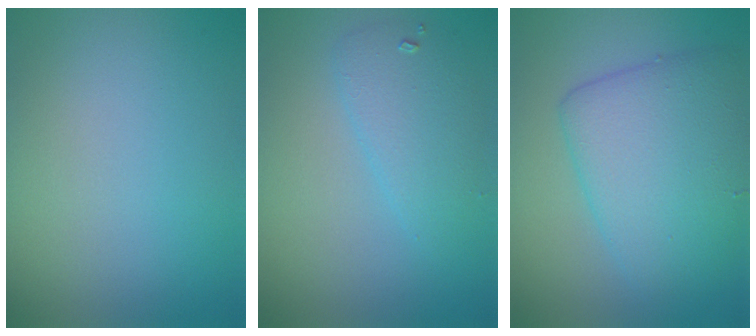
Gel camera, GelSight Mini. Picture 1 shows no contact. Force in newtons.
{"total": 2.6, "press": 2.6, "slide": 0.2}
{"total": 6.7, "press": 6.7, "slide": 0.1}